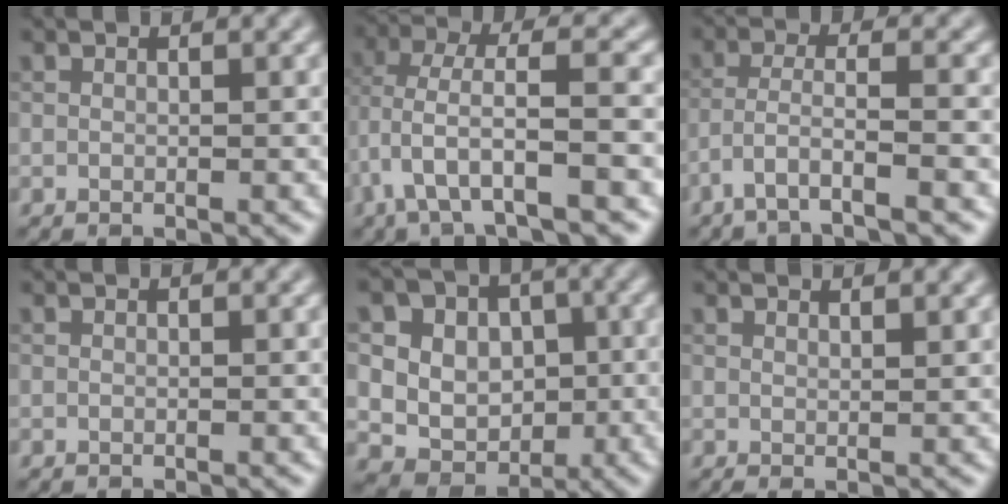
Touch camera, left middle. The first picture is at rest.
{"total": 6.0, "force": [-1.6, 1.4, 5.6], "torque": [-0.112, 0.011, -0.034]}
{"total": 3.8, "force": [-2.4, 0.4, 2.9], "torque": [-0.054, 0.003, -0.056]}
{"total": 0.0}
{"total": 12.3, "force": [3.8, 10.4, 5.5], "torque": [-0.104, 0.027, 0.059]}
{"total": 1.5, "force": [1.3, 0.4, 0.8], "torque": [-0.011, -0.001, 0.017]}